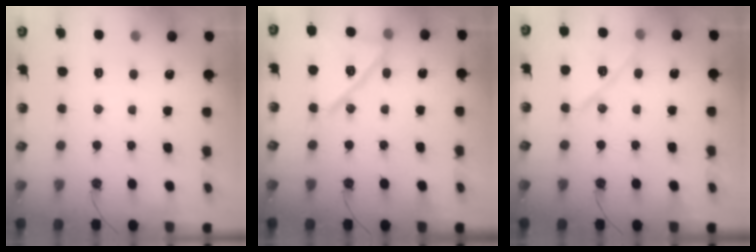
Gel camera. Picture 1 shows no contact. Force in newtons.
{"total": 15.1, "press": 14.0, "slide": 5.6}
{"total": 11.7, "press": 11.6, "slide": 0.9}